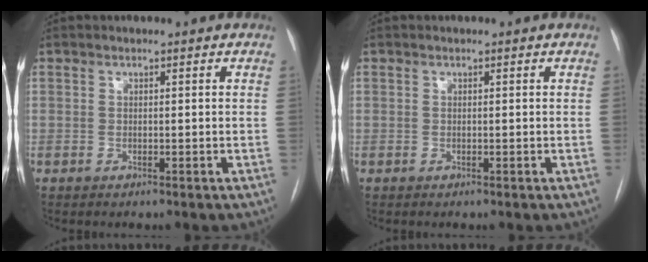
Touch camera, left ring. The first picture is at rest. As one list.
[{"total": 0.0}]